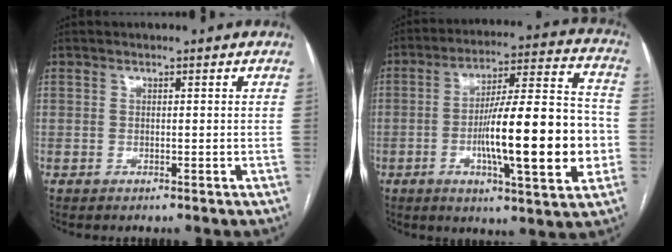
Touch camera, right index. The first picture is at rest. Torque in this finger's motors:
{"motor_torque": [2.14, 0.00, 1.05, 0.21]}